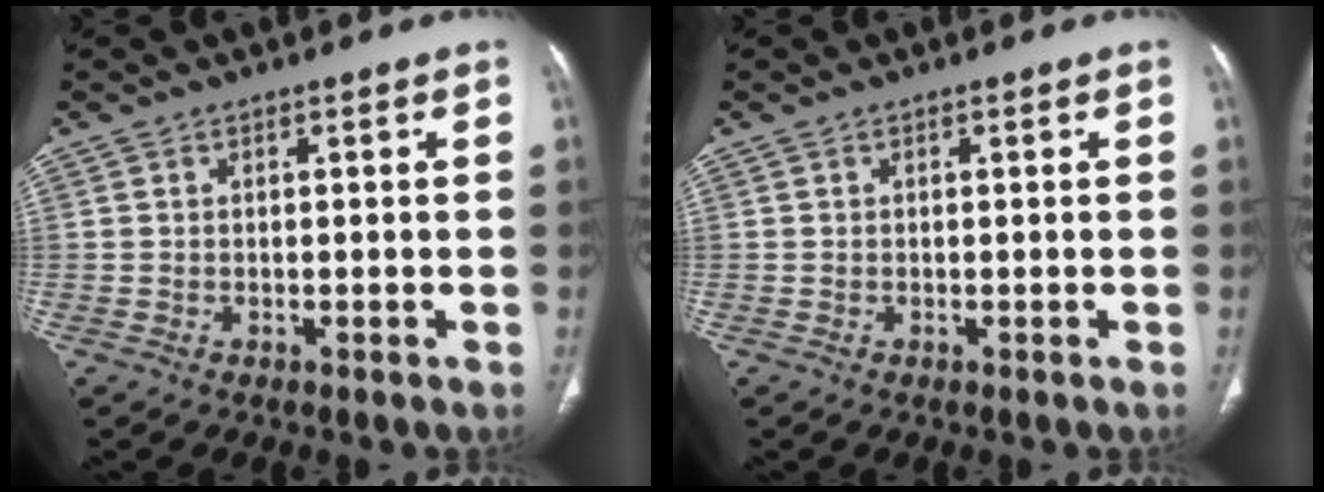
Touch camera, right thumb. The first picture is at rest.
{"total": 0.0}